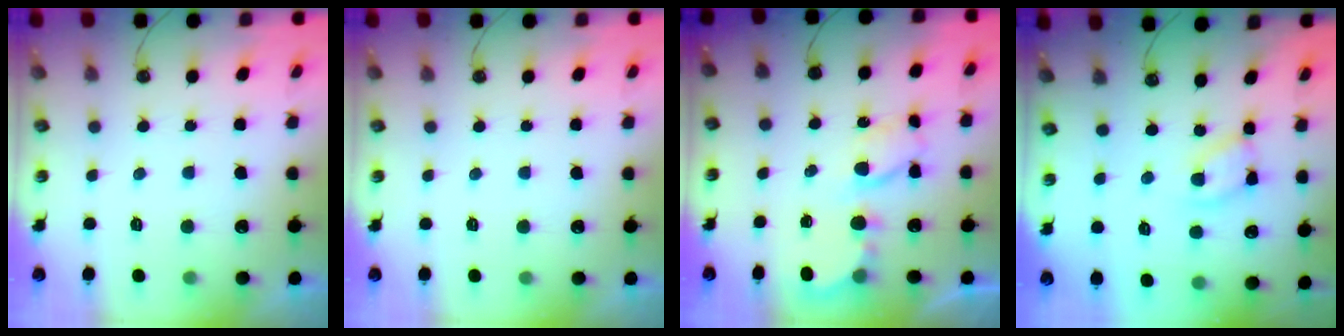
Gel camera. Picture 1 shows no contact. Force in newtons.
{"total": 0.0}
{"total": 6.3, "press": 6.3, "slide": 0.3}
{"total": 5.3, "press": 5.3, "slide": 0.3}